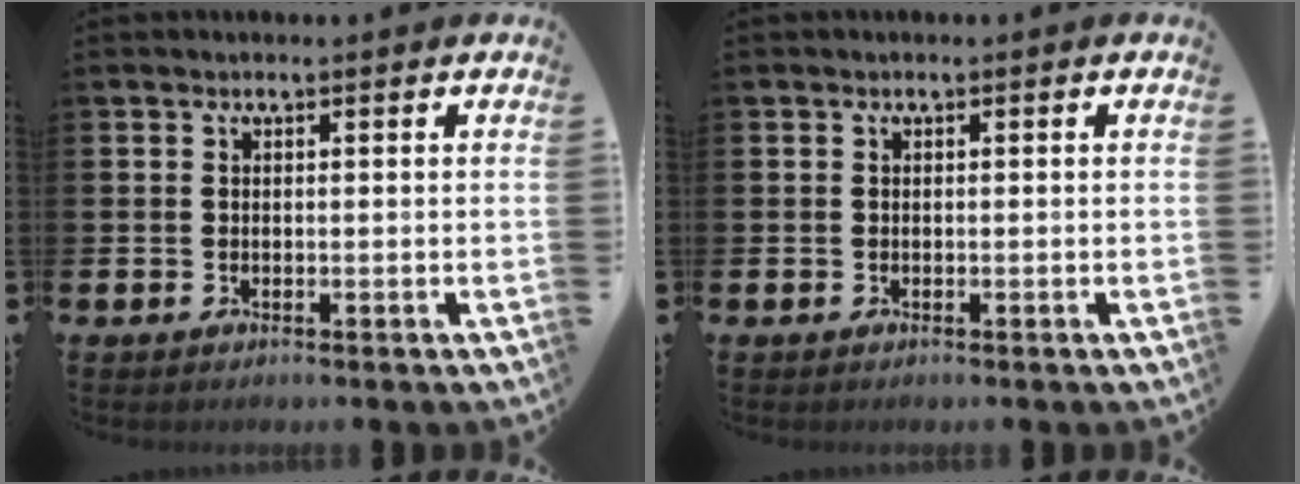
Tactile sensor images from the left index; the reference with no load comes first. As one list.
[{"total": 0.0}]